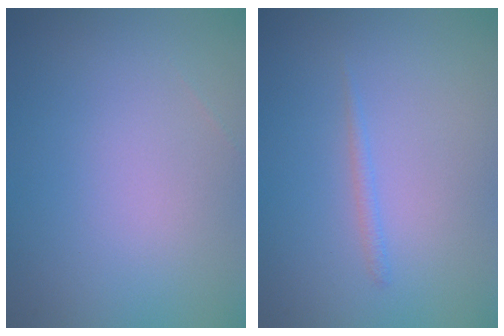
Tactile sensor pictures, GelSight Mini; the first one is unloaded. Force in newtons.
{"total": 0.7, "press": 0.7, "slide": 0.1}